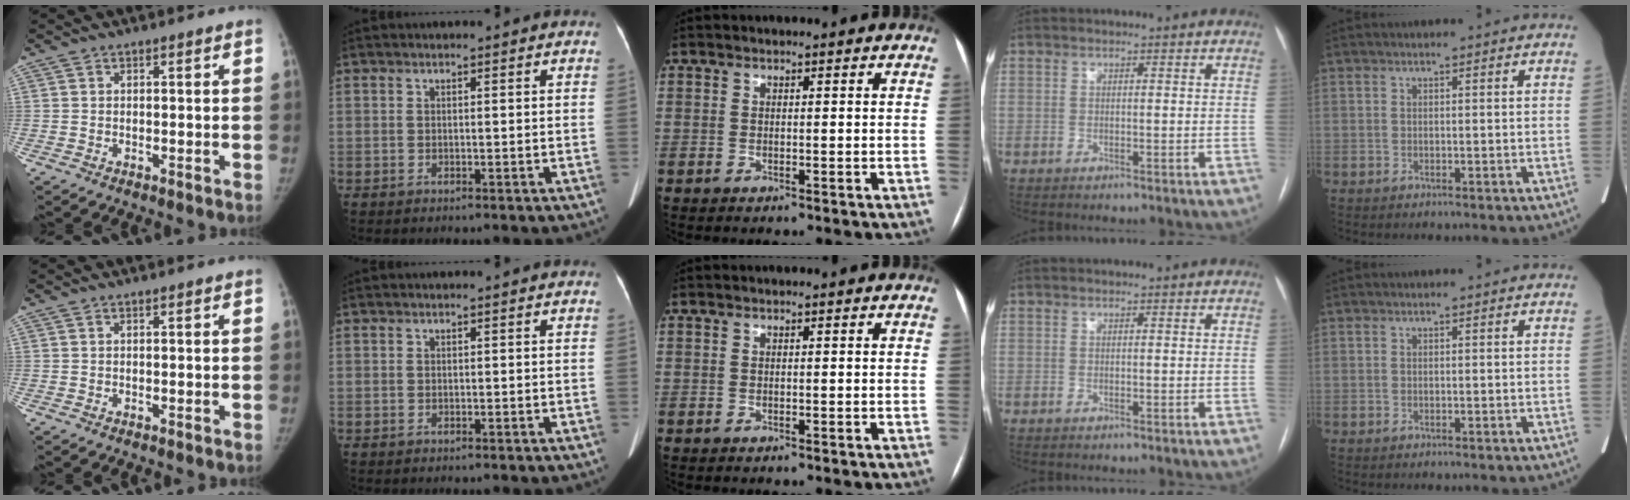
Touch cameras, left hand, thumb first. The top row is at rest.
{}